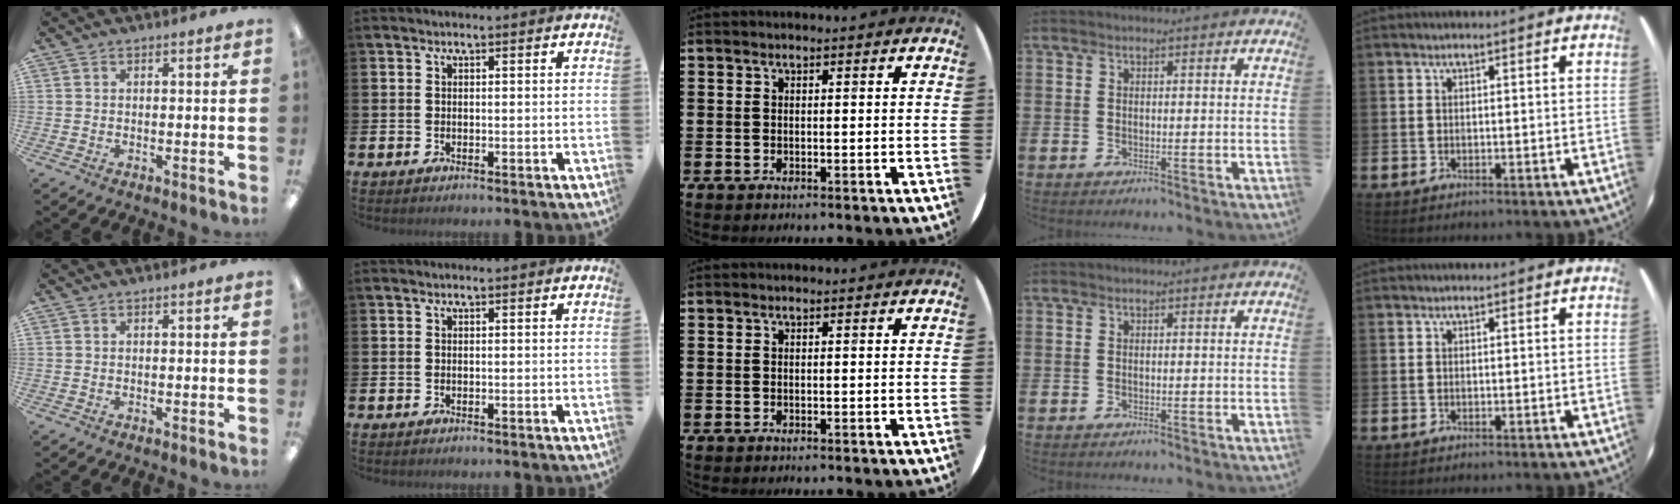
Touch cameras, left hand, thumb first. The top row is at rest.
{}